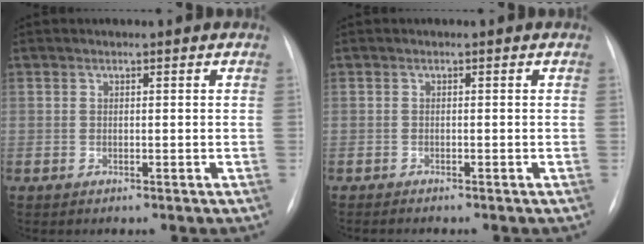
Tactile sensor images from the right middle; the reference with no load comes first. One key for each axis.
{"total": 1.3, "fx": -1.2, "fy": 0.2, "fz": 0.5, "tx": -0.012, "ty": -0.004, "tz": -0.016}